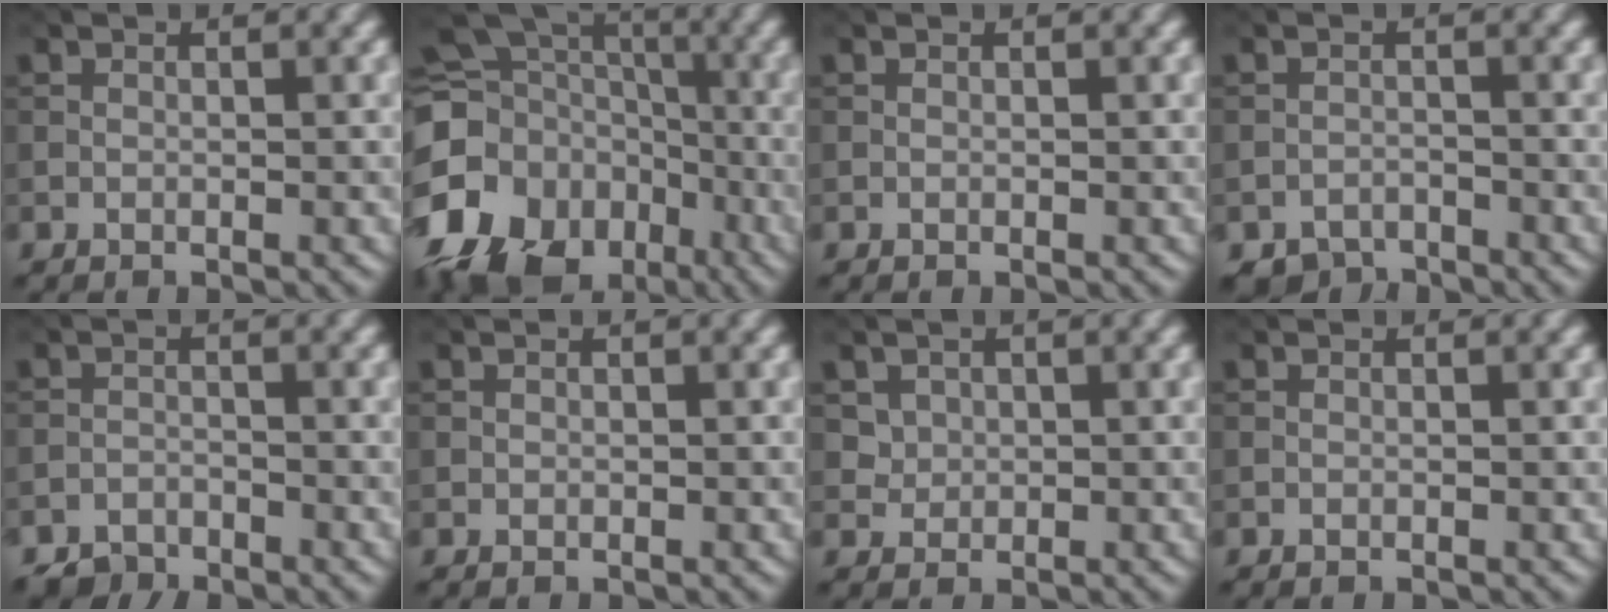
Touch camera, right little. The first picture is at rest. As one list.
[{"total": 22.7, "force": [-10.6, 18.0, 8.8], "torque": [-0.200, -0.047, -0.200]}, {"total": 0.0}, {"total": 2.6, "force": [-2.4, 0.9, 0.1], "torque": [0.004, -0.001, -0.047]}, {"total": 2.3, "force": [-2.1, 0.8, 0.1], "torque": [0.003, -0.001, -0.046]}, {"total": 0.0}, {"total": 1.9, "force": [1.0, 1.5, 0.5], "torque": [-0.015, -0.011, 0.037]}, {"total": 0.0}]